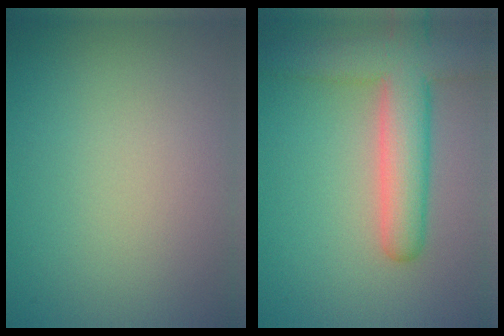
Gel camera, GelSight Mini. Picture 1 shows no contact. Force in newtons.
{"total": 6.8, "press": 6.7, "slide": 0.6}